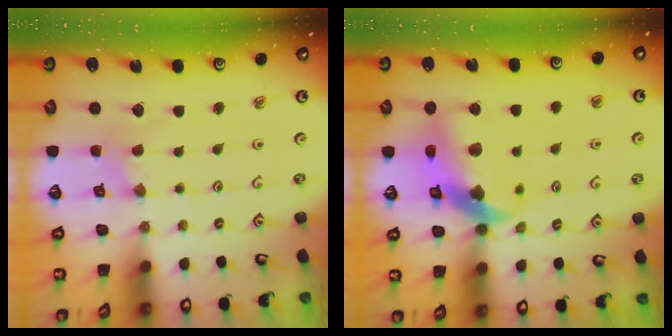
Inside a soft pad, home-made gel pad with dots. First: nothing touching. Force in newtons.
{"total": 13.9, "press": 13.8, "slide": 1.9}